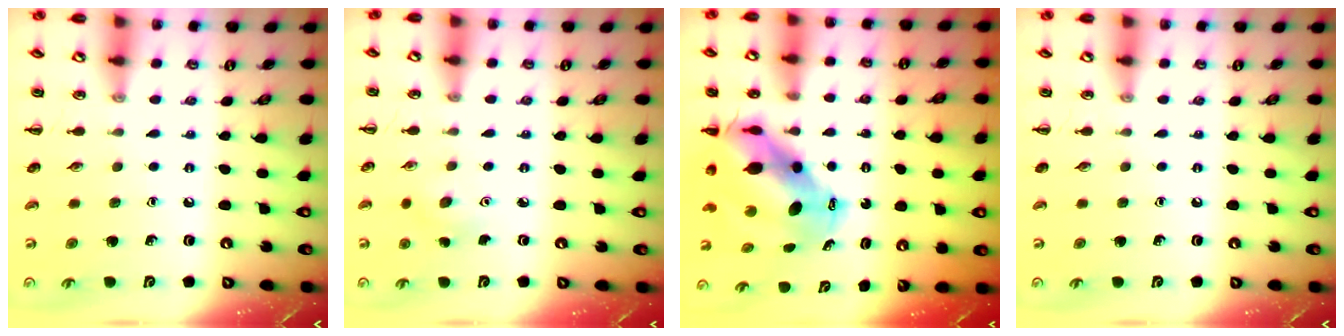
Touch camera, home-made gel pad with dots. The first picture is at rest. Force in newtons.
{"total": 3.6, "press": 3.5, "slide": 1.0}
{"total": 12.0, "press": 11.6, "slide": 2.8}
{"total": 0.0}